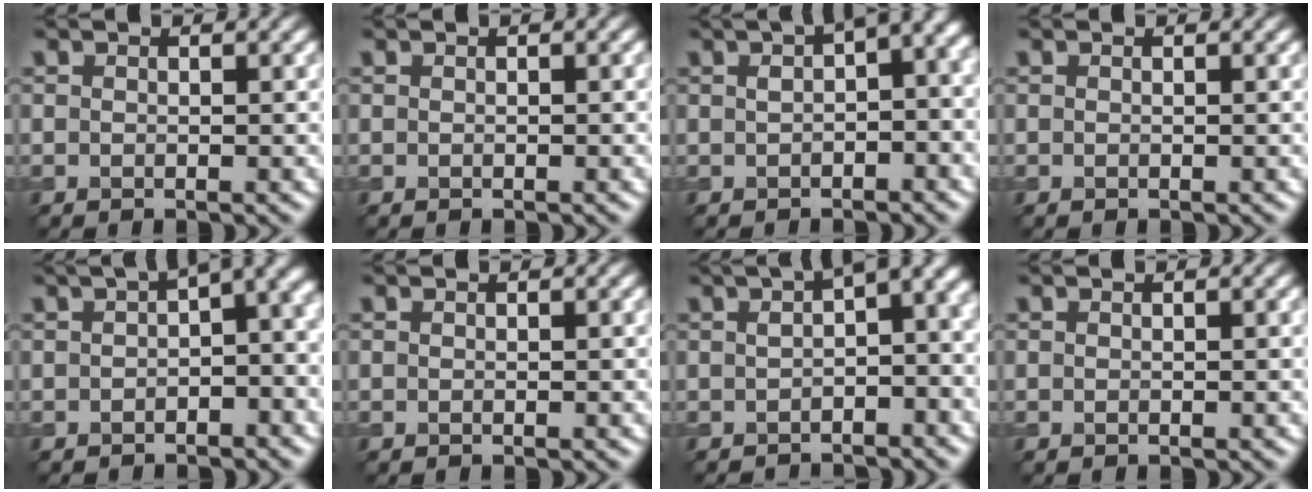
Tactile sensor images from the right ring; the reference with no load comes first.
{"total": 0.0}
{"total": 6.0, "force": [1.3, 2.3, 5.4], "torque": [-0.066, 0.016, 0.016]}
{"total": 0.0}
{"total": 5.8, "force": [0.6, 2.7, 5.2], "torque": [-0.048, 0.014, -0.001]}
{"total": 0.0}
{"total": 6.7, "force": [-0.1, 2.4, 6.2], "torque": [-0.072, 0.005, -0.004]}
{"total": 0.0}